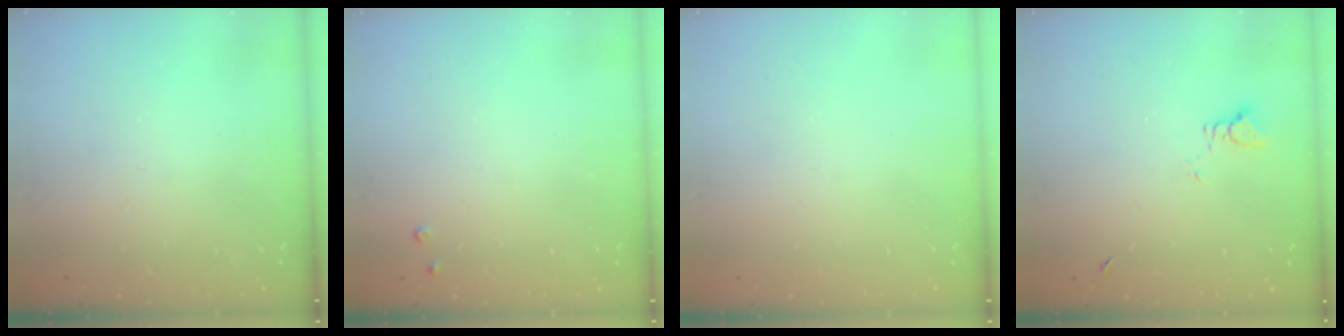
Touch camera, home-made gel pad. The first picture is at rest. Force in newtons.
{"total": 1.8, "press": 1.8, "slide": 0.4}
{"total": 0.0}
{"total": 2.0, "press": 2.0, "slide": 0.3}